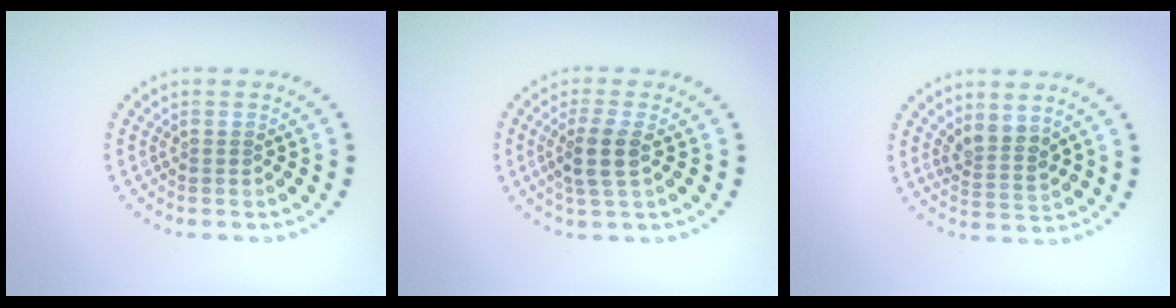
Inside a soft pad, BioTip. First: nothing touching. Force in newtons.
{"total": 2.8, "press": 2.5, "slide": 1.3}
{"total": 2.4, "press": 1.9, "slide": 1.5}